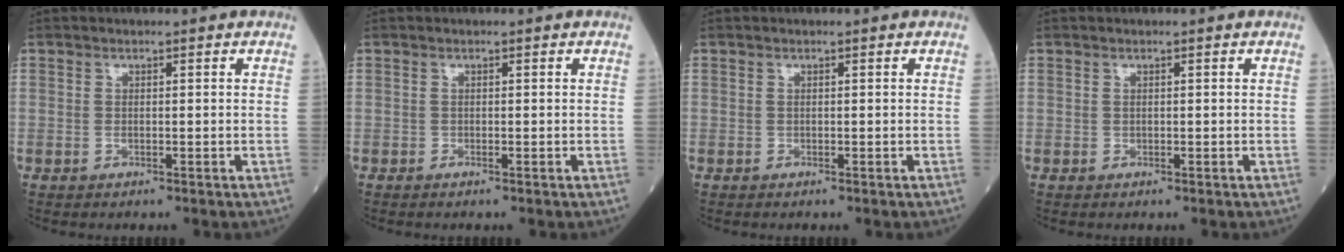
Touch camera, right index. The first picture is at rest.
{"total": 0.0}
{"total": 0.0}
{"total": 0.0}